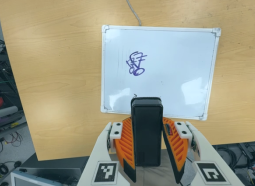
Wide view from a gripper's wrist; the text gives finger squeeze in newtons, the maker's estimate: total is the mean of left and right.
{"total": 5.8, "left": 4.7, "right": 7.0}